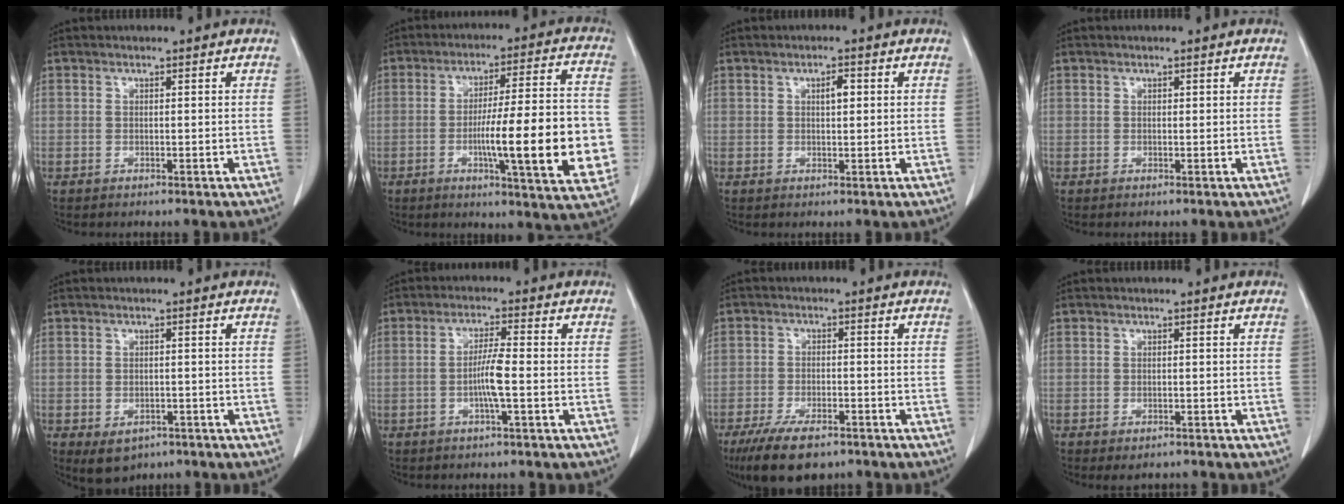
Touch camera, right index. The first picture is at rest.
{"total": 18.2, "force": [-3.5, 2.0, 17.8], "torque": [-0.225, 0.009, -0.044]}
{"total": 2.0, "force": [0.6, 0.6, 1.8], "torque": [-0.030, 0.002, 0.010]}
{"total": 0.0}
{"total": 4.0, "force": [-2.2, 2.8, 1.9], "torque": [-0.025, -0.002, -0.019]}
{"total": 4.6, "force": [-1.0, -0.1, 4.5], "torque": [-0.091, 0.000, -0.021]}
{"total": 8.8, "force": [-6.2, 3.3, 5.2], "torque": [-0.092, -0.011, -0.103]}
{"total": 2.1, "force": [-1.6, 0.9, 1.0], "torque": [-0.008, -0.002, -0.014]}